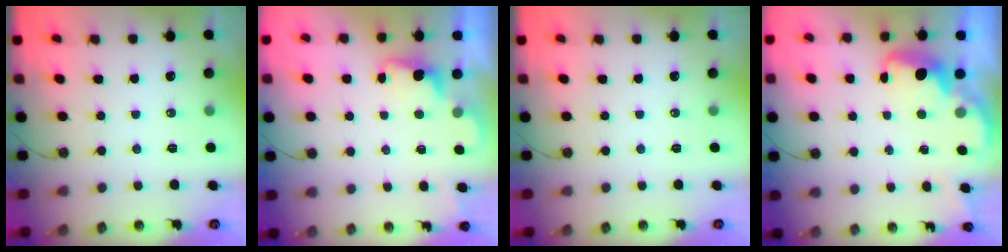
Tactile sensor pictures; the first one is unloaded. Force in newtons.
{"total": 1.3, "press": 1.0, "slide": 0.9}
{"total": 0.0}
{"total": 2.7, "press": 2.6, "slide": 0.5}